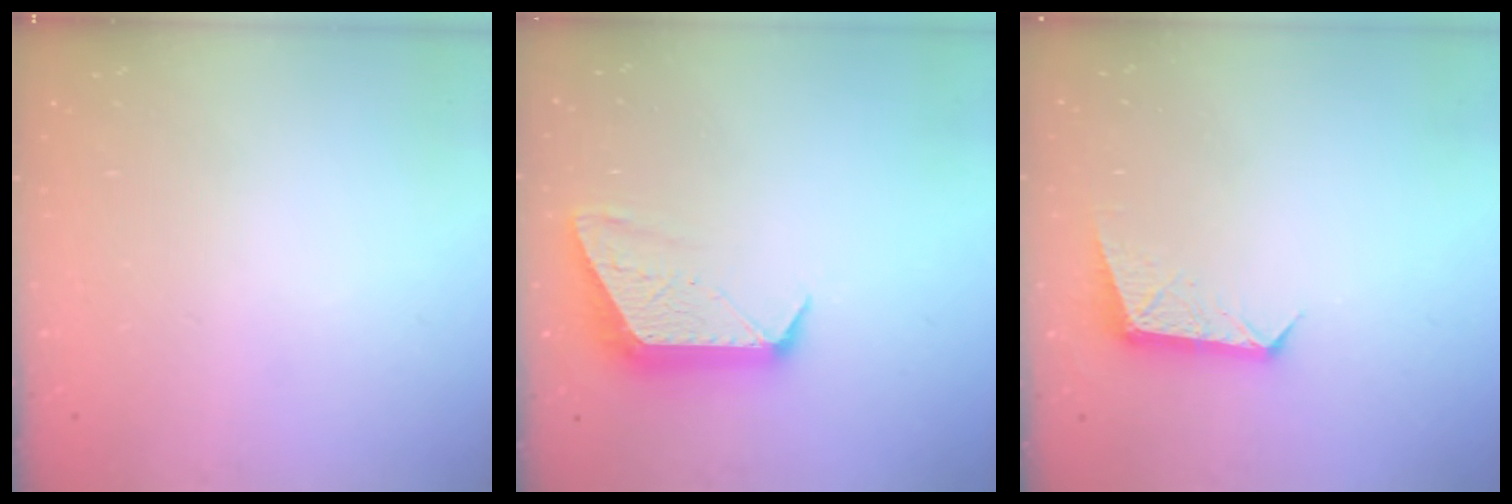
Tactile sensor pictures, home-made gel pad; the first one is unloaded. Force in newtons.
{"total": 11.2, "press": 11.2, "slide": 0.5}
{"total": 8.4, "press": 8.3, "slide": 0.4}